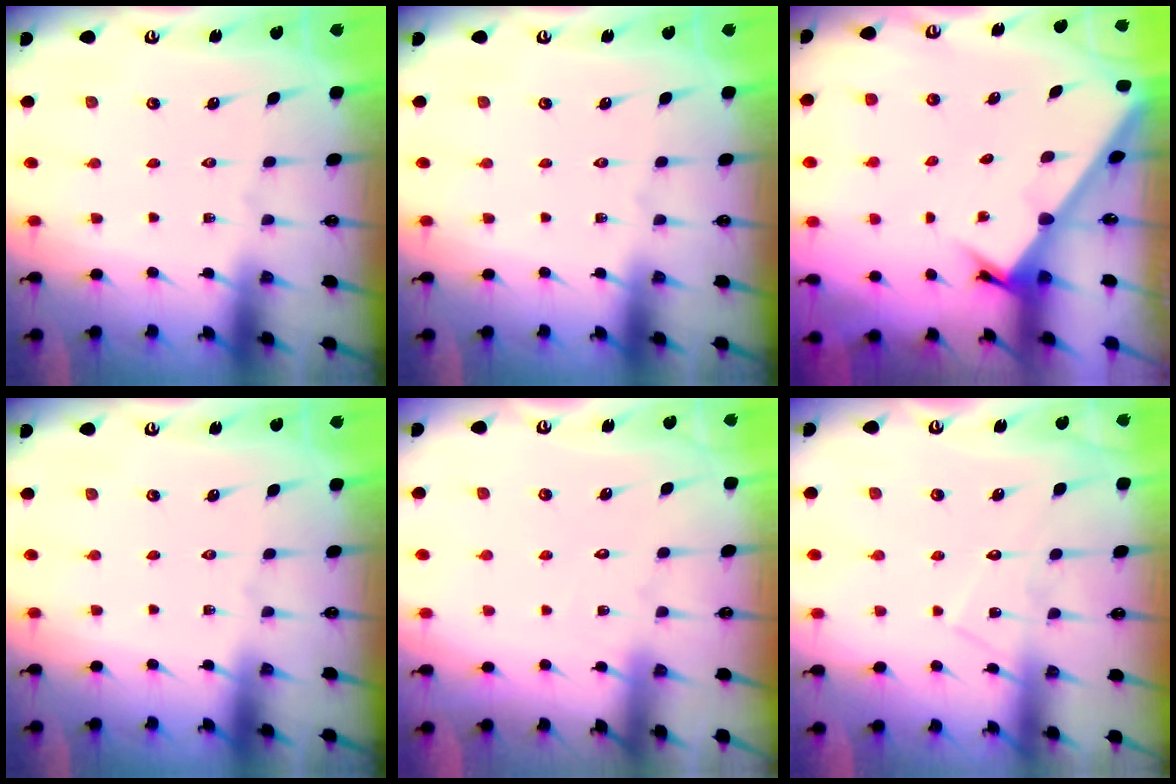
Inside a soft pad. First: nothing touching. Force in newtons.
{"total": 0.0}
{"total": 2.3, "press": 2.3, "slide": 0.3}
{"total": 0.0}
{"total": 4.6, "press": 4.5, "slide": 0.5}
{"total": 7.7, "press": 7.6, "slide": 0.6}